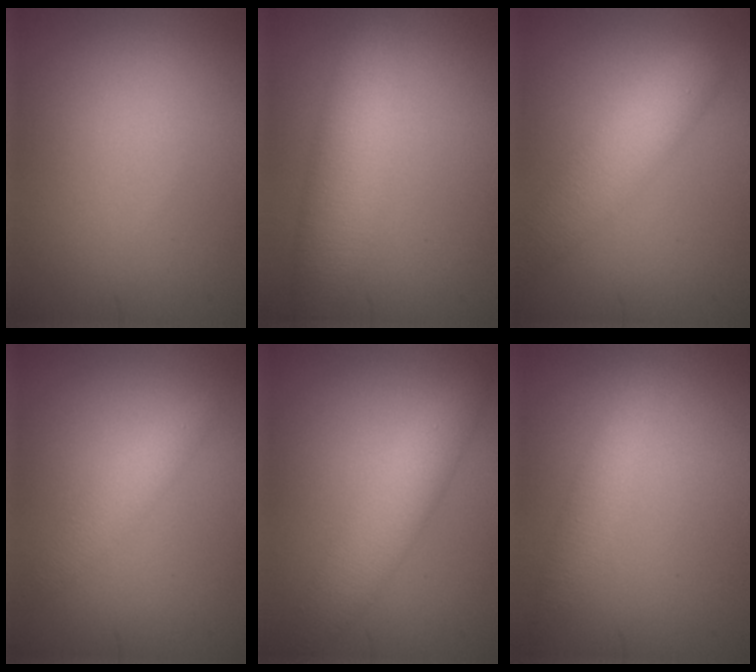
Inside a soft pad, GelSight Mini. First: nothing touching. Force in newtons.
{"total": 5.5, "press": 5.5, "slide": 0.3}
{"total": 4.6, "press": 4.6, "slide": 0.3}
{"total": 2.2, "press": 2.2, "slide": 0.2}
{"total": 4.1, "press": 4.1, "slide": 0.1}
{"total": 2.7, "press": 2.6, "slide": 0.2}